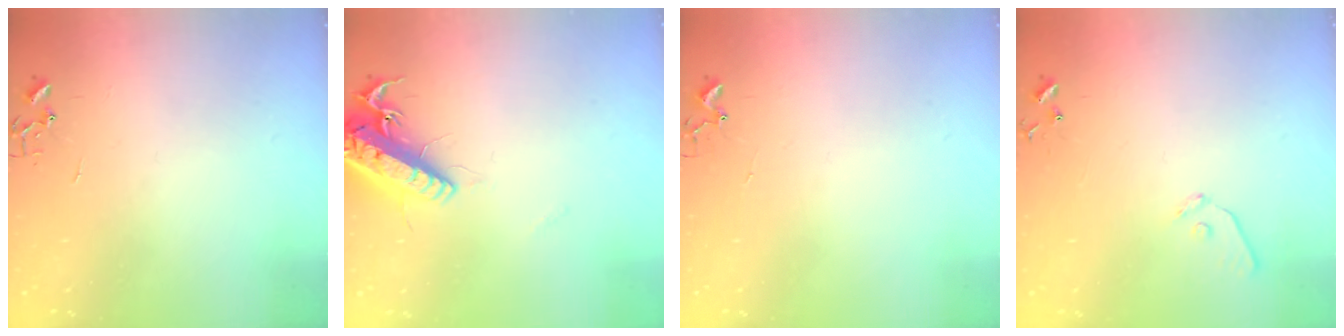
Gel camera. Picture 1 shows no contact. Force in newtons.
{"total": 16.5, "press": 16.2, "slide": 3.1}
{"total": 5.1, "press": 5.1, "slide": 0.3}
{"total": 7.4, "press": 7.4, "slide": 0.6}